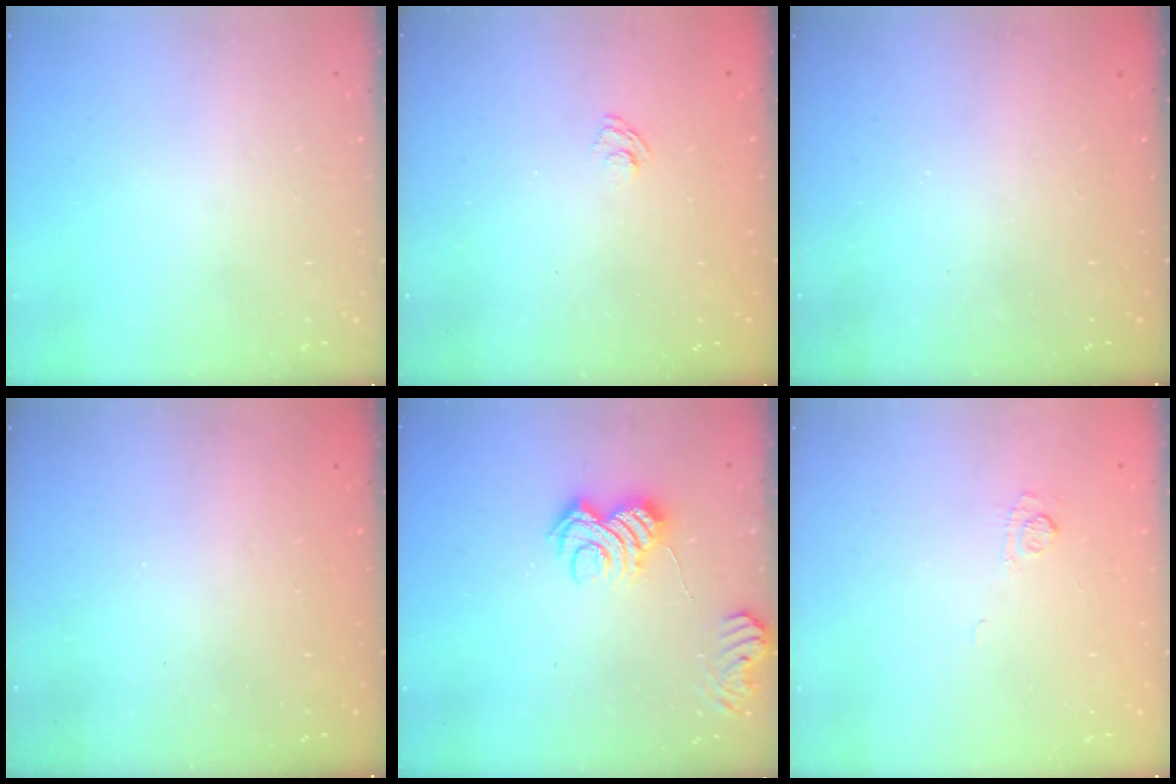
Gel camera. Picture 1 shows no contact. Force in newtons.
{"total": 2.3, "press": 2.0, "slide": 1.2}
{"total": 2.4, "press": 2.3, "slide": 0.7}
{"total": 1.8, "press": 1.7, "slide": 0.5}
{"total": 6.9, "press": 6.9, "slide": 0.3}
{"total": 4.6, "press": 4.4, "slide": 1.1}